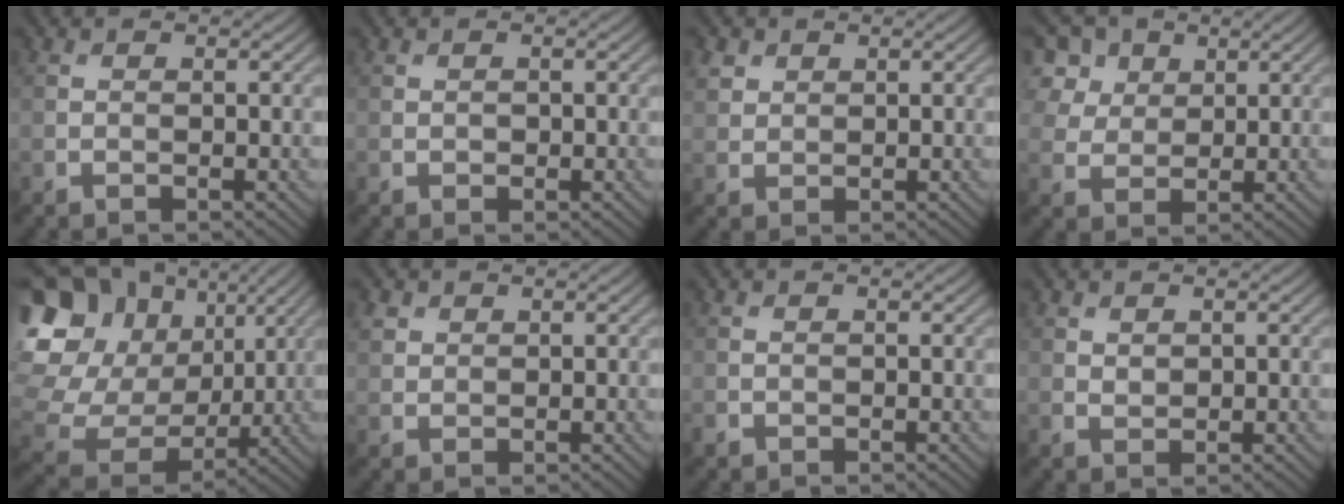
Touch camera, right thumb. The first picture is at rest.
{"total": 0.5, "force": [-0.1, 0.4, 0.3], "torque": [-0.002, -0.003, -0.001]}
{"total": 2.4, "force": [1.4, 1.8, 0.8], "torque": [-0.023, 0.001, 0.031]}
{"total": 6.8, "force": [3.3, 5.0, 3.2], "torque": [-0.109, 0.013, 0.061]}
{"total": 23.2, "force": [6.8, 19.5, 10.4], "torque": [-0.305, 0.027, 0.129]}
{"total": 1.8, "force": [1.0, 1.4, 0.5], "torque": [-0.015, 0.001, 0.023]}
{"total": 0.6, "force": [-0.4, 0.3, 0.1], "torque": [-0.005, -0.005, -0.009]}
{"total": 1.0, "force": [0.7, 0.6, 0.3], "torque": [-0.009, -0.003, 0.017]}